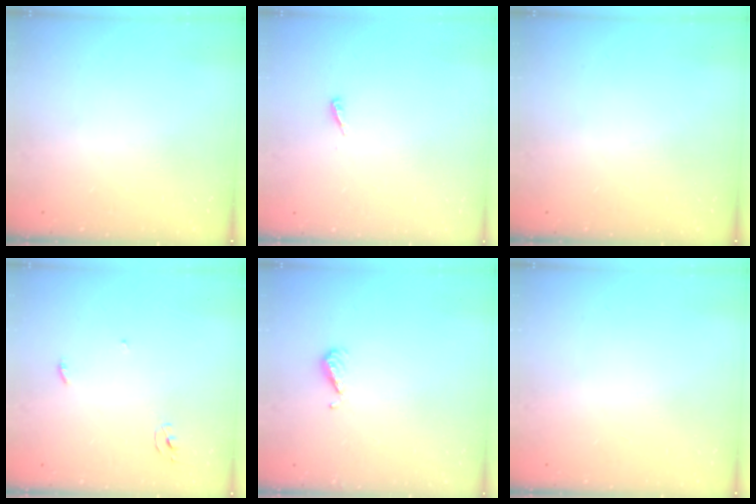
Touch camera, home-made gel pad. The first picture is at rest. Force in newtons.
{"total": 3.2, "press": 3.2, "slide": 0.2}
{"total": 0.0}
{"total": 2.3, "press": 2.3, "slide": 0.1}
{"total": 4.8, "press": 4.7, "slide": 0.9}
{"total": 1.1, "press": 0.9, "slide": 0.6}